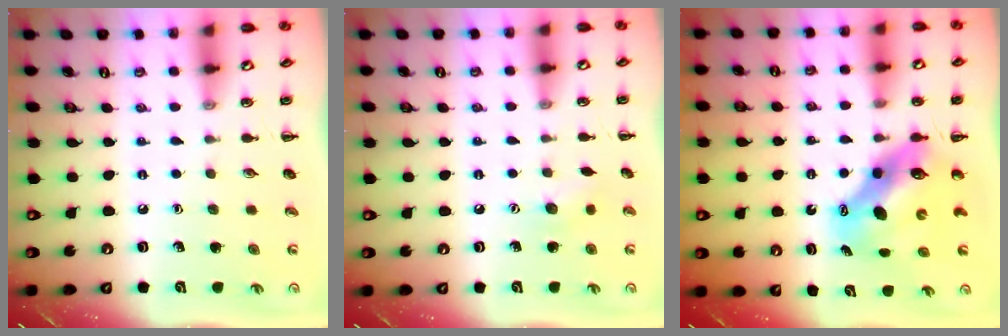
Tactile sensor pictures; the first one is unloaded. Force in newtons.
{"total": 6.7, "press": 6.5, "slide": 1.6}
{"total": 8.9, "press": 8.6, "slide": 2.3}